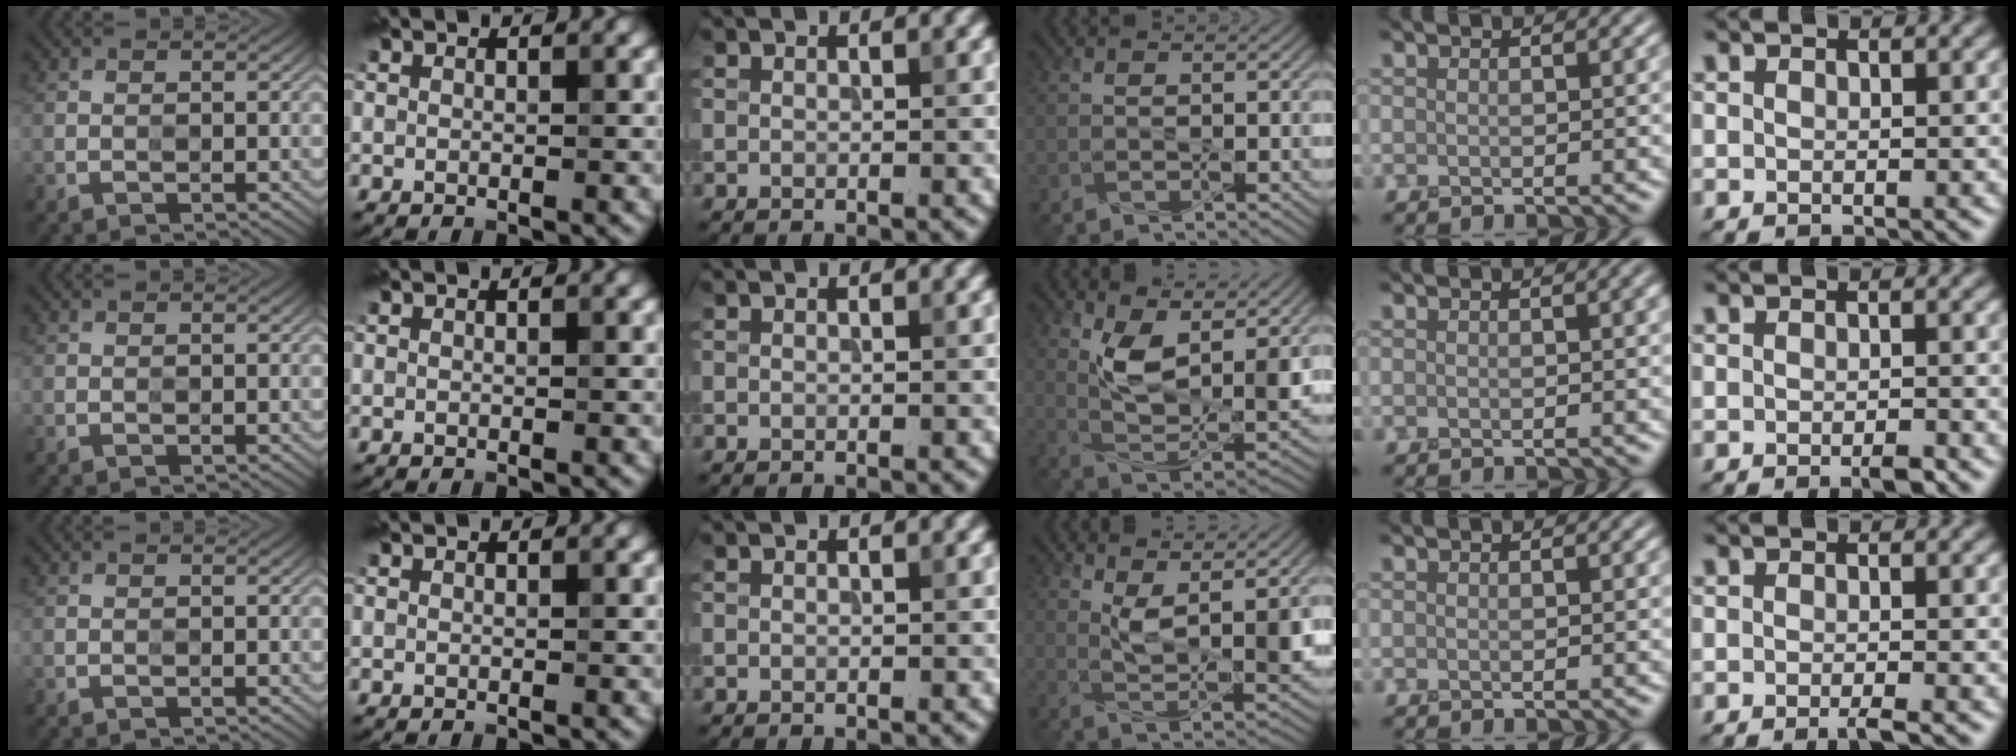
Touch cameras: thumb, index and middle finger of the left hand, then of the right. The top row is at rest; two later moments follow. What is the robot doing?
{"motion": "squeeze", "object": "stress ball aka squeeze ball"}